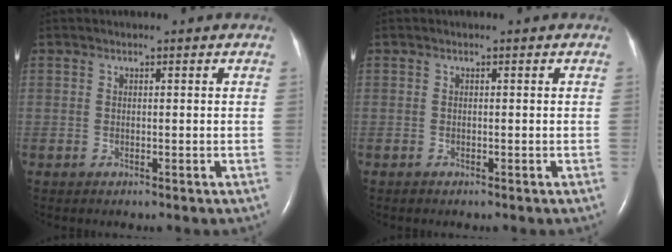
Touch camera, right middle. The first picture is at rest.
{"total": 0.0}